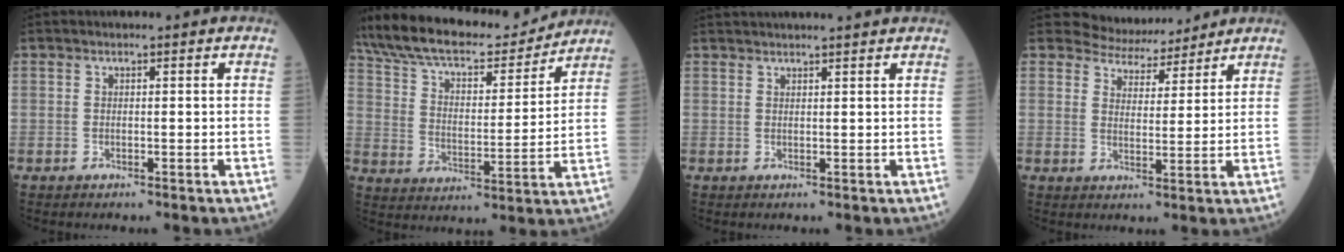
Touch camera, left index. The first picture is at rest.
{"total": 21.3, "force": [18.7, 5.4, 8.7], "torque": [-0.163, 0.016, 0.296]}
{"total": 7.4, "force": [6.9, -0.4, 2.8], "torque": [-0.038, 0.033, 0.086]}
{"total": 6.1, "force": [5.8, 1.8, -0.1], "torque": [-0.001, 0.006, 0.090]}